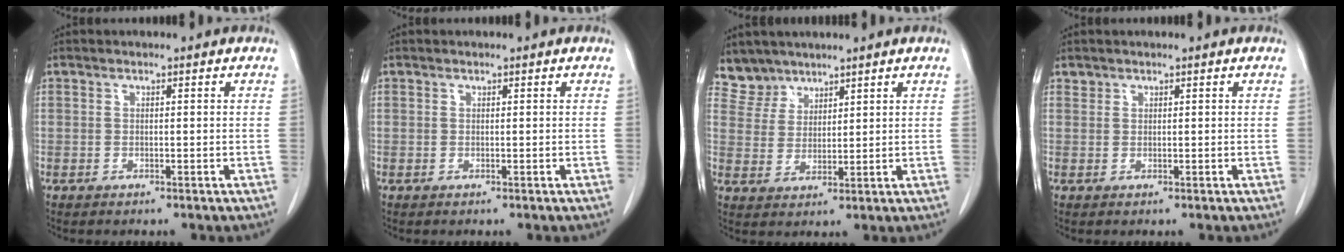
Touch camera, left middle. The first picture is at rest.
{"total": 0.0}
{"total": 4.5, "force": [4.0, 2.1, -0.6], "torque": [0.015, 0.002, 0.082]}
{"total": 0.7, "force": [0.6, 0.4, -0.1], "torque": [0.003, 0.003, 0.010]}